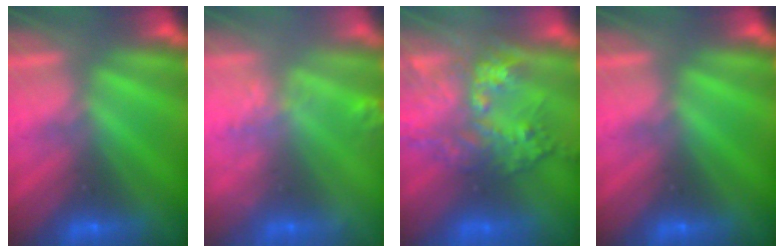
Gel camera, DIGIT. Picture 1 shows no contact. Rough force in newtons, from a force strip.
{"total": 2.4}
{"total": 8.0}
{"total": 0.0}